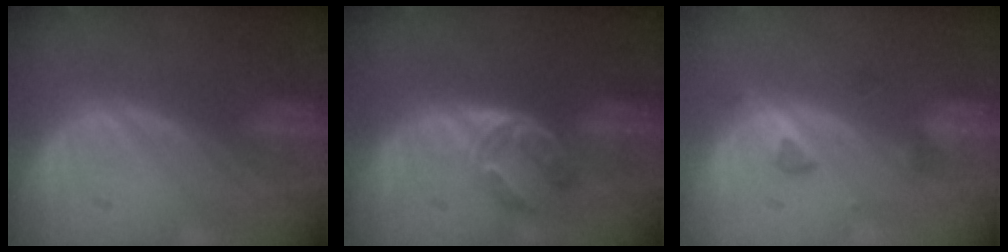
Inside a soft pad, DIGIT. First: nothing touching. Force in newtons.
{"total": 5.7, "press": 4.5, "slide": 3.4}
{"total": 2.5, "press": 2.3, "slide": 0.9}